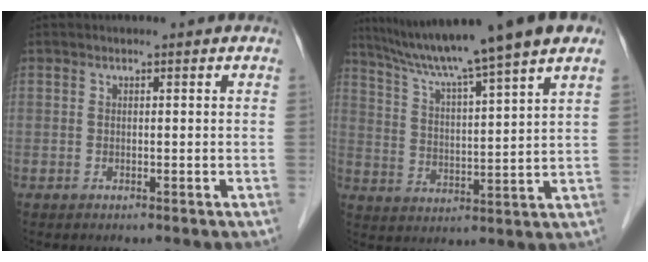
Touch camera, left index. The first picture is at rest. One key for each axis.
{"total": 17.7, "fx": 13.8, "fy": -0.7, "fz": 11.1, "tx": -0.180, "ty": 0.022, "tz": 0.205}